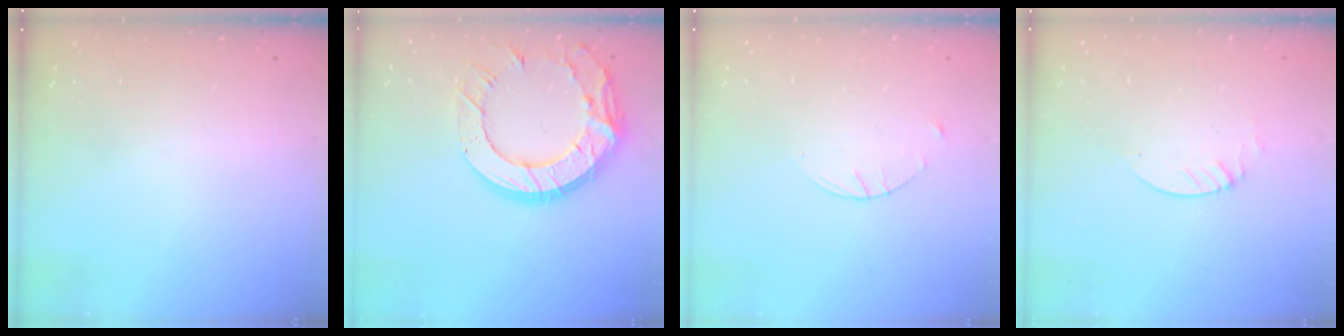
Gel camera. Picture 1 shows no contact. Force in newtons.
{"total": 17.6, "press": 17.5, "slide": 1.2}
{"total": 1.6, "press": 1.6, "slide": 0.2}
{"total": 1.3, "press": 1.3, "slide": 0.1}